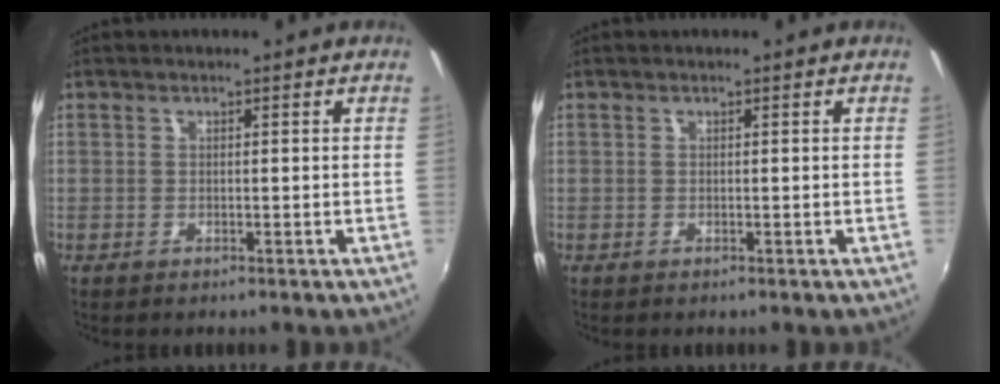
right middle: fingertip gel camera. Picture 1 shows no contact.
{"total": 0.0}